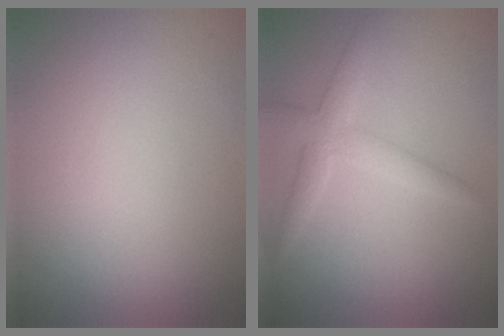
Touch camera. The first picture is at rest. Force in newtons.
{"total": 2.8, "press": 2.8, "slide": 0.1}